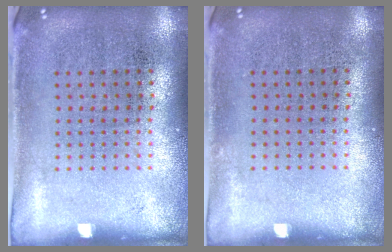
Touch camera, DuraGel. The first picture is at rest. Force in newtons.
{"total": 0.0}